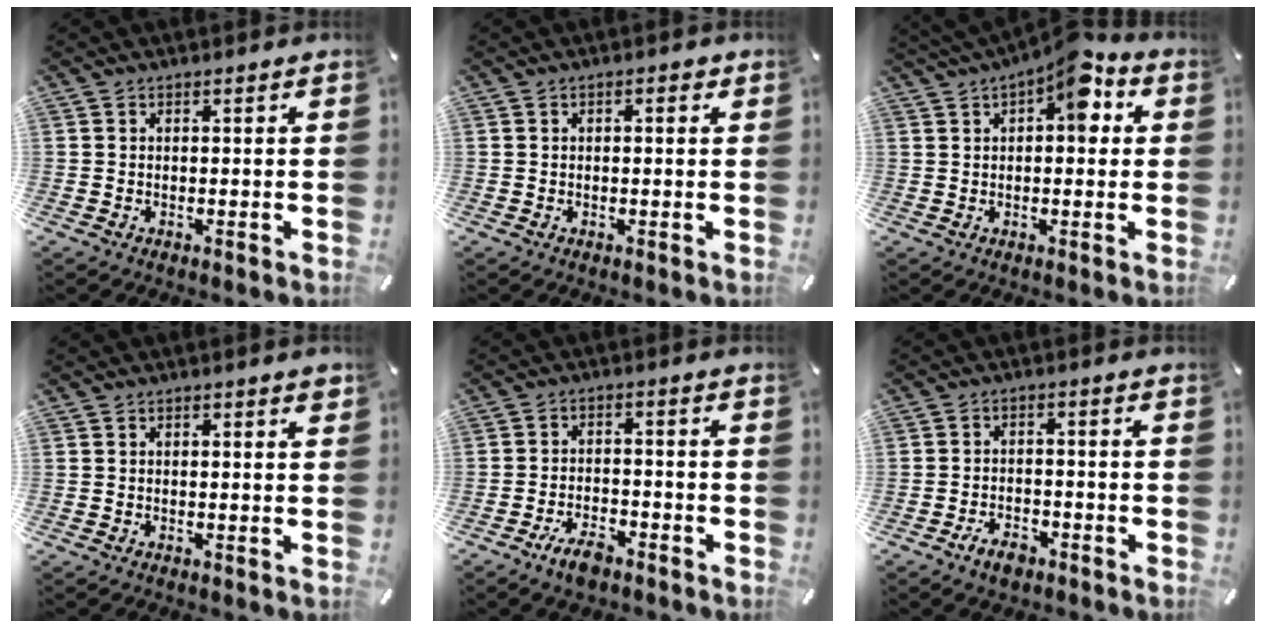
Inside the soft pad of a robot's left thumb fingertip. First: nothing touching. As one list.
[{"total": 1.4, "force": [0.2, 0.7, 1.2], "torque": [-0.022, 0.005, 0.001]}, {"total": 10.2, "force": [4.6, 4.9, 7.8], "torque": [-0.096, -0.020, 0.074]}, {"total": 0.8, "force": [0.6, 0.1, 0.5], "torque": [-0.002, -0.003, 0.008]}, {"total": 5.4, "force": [-4.0, 2.3, 2.8], "torque": [-0.052, 0.022, -0.074]}, {"total": 4.3, "force": [-3.1, 2.4, 1.8], "torque": [-0.041, 0.013, -0.060]}]